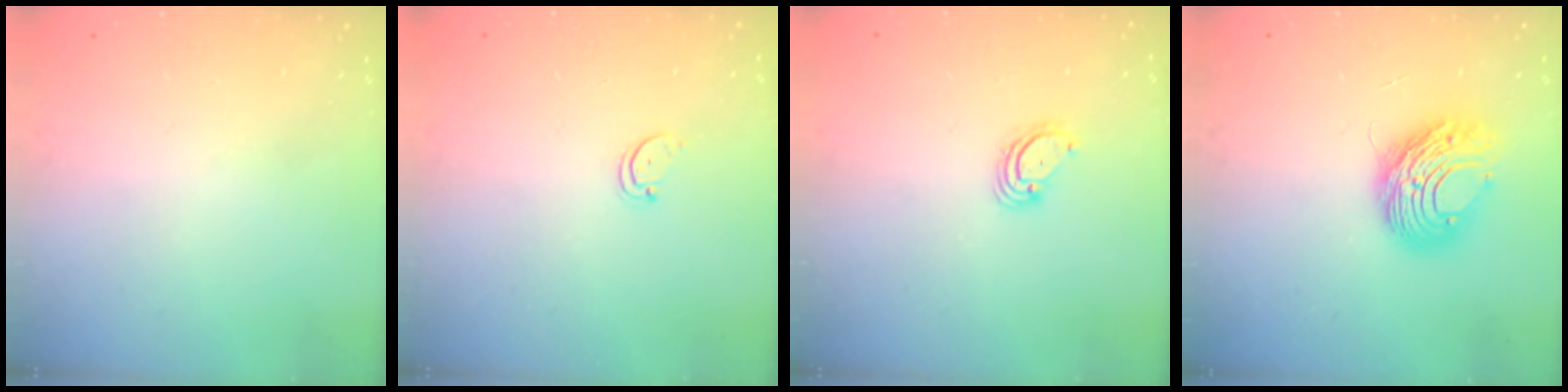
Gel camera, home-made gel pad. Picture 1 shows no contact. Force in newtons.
{"total": 1.5, "press": 1.5, "slide": 0.3}
{"total": 4.1, "press": 4.0, "slide": 0.3}
{"total": 9.7, "press": 9.7, "slide": 1.2}